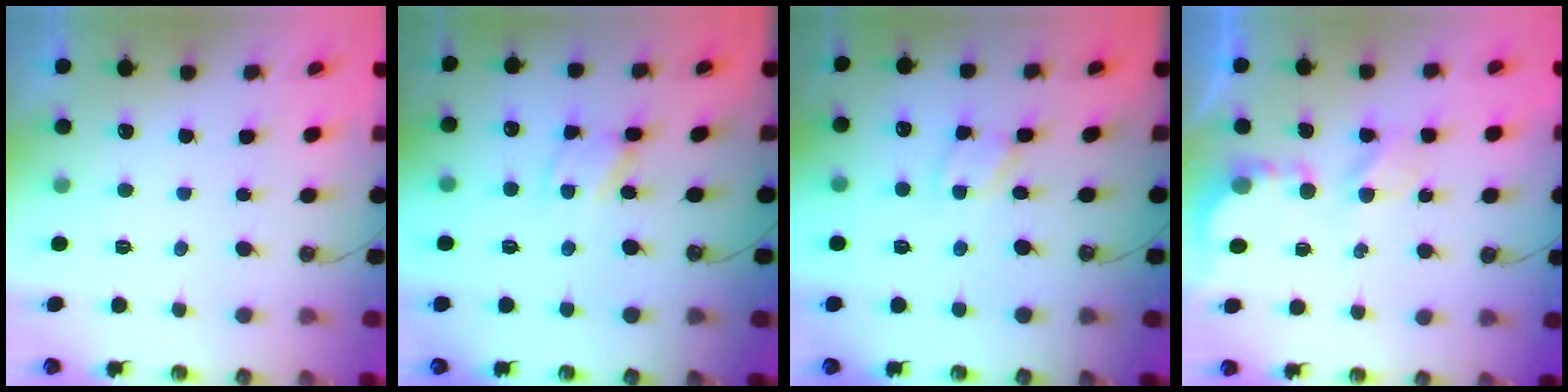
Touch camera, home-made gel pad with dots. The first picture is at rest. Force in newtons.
{"total": 4.5, "press": 4.5, "slide": 0.3}
{"total": 1.9, "press": 1.9, "slide": 0.3}
{"total": 5.9, "press": 5.9, "slide": 0.6}